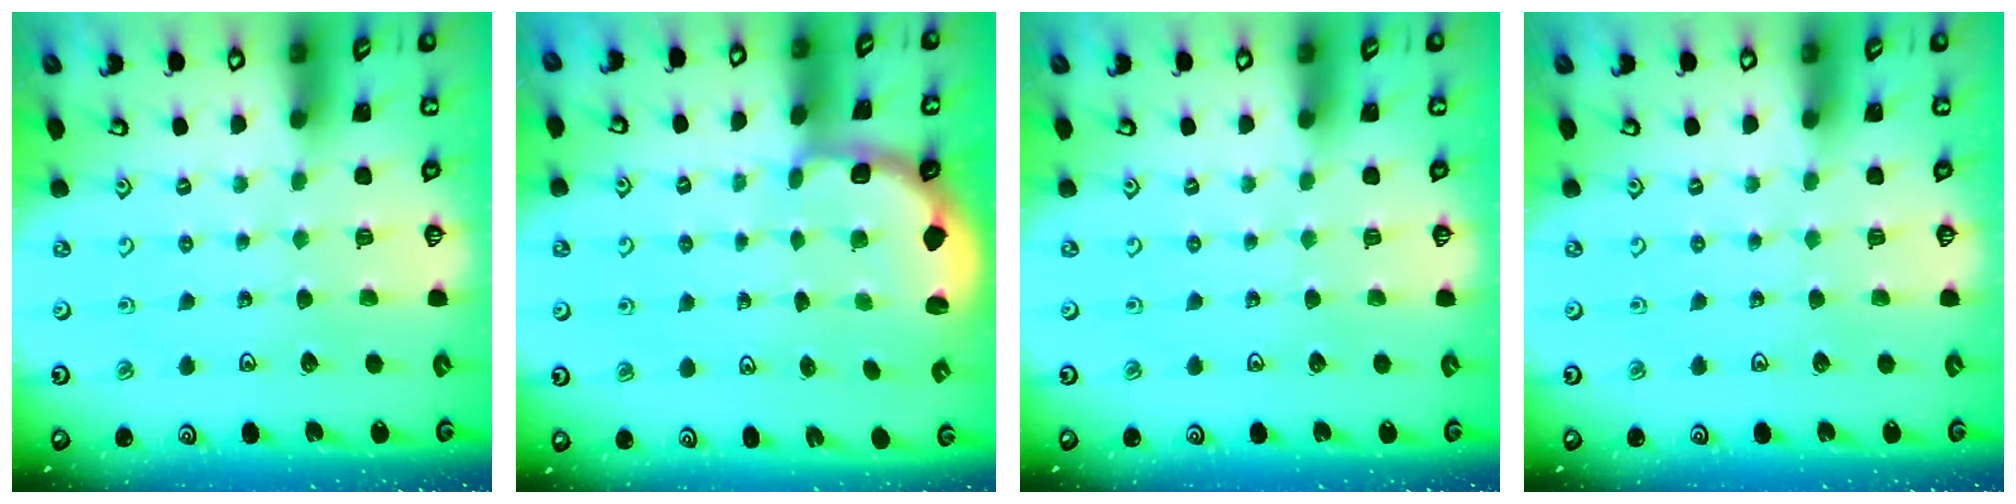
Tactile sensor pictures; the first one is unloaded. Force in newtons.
{"total": 2.3, "press": 2.1, "slide": 1.0}
{"total": 0.0}
{"total": 0.0}